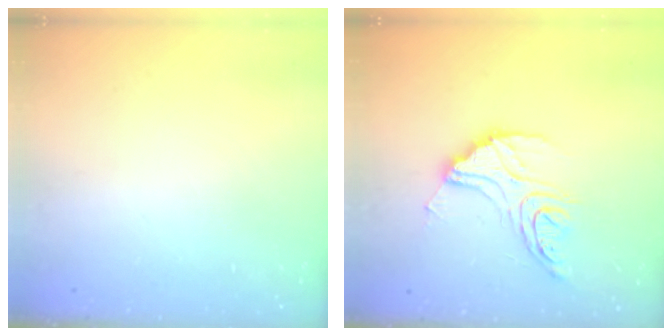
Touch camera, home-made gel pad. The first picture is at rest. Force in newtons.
{"total": 15.5, "press": 15.5, "slide": 1.4}